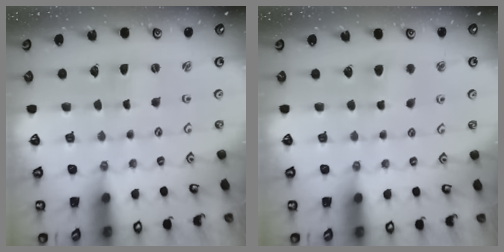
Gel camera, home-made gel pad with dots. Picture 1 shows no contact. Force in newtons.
{"total": 3.8, "press": 3.7, "slide": 0.7}